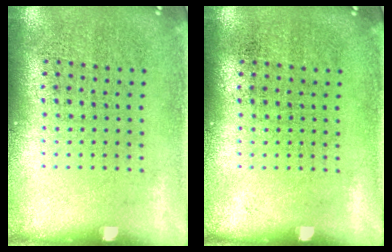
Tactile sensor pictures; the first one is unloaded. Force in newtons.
{"total": 0.0}